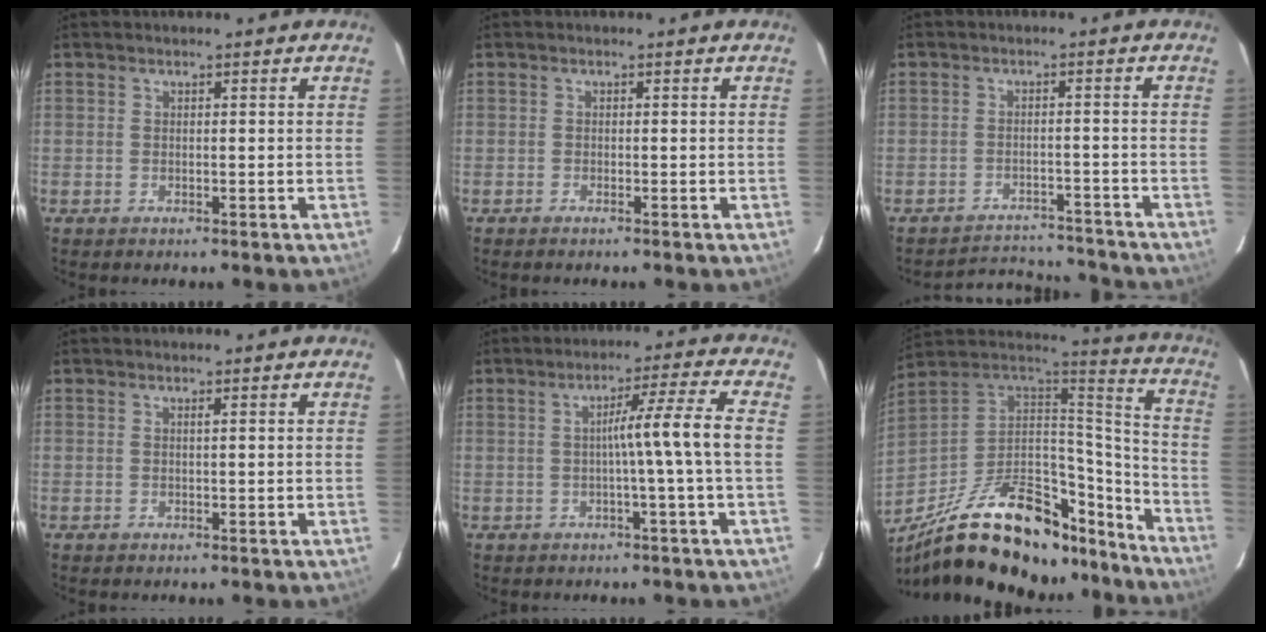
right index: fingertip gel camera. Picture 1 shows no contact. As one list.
[{"total": 0.6, "force": [-0.5, -0.1, 0.3], "torque": [-0.010, -0.001, -0.009]}, {"total": 7.1, "force": [-6.9, 1.0, -1.4], "torque": [0.017, 0.019, -0.099]}, {"total": 0.0}, {"total": 6.9, "force": [-0.5, -2.1, 6.5], "torque": [-0.099, 0.012, -0.004]}, {"total": 27.8, "force": [-20.7, 10.8, 15.0], "torque": [-0.264, 0.015, -0.330]}]